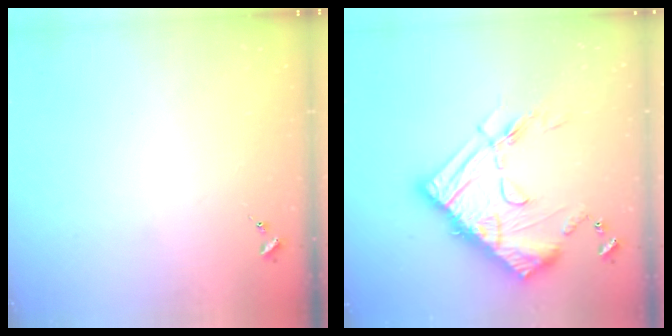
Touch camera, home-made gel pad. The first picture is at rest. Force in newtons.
{"total": 21.5, "press": 21.4, "slide": 1.6}